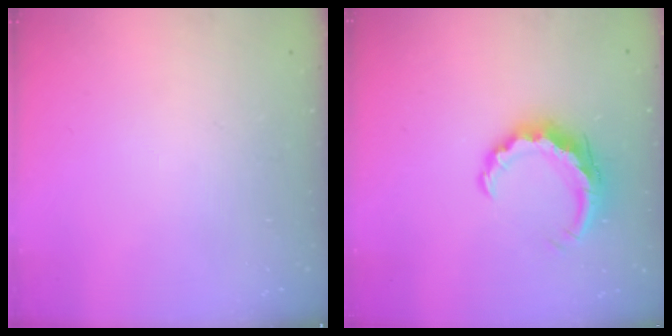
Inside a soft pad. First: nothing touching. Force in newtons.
{"total": 8.2, "press": 8.2, "slide": 0.1}